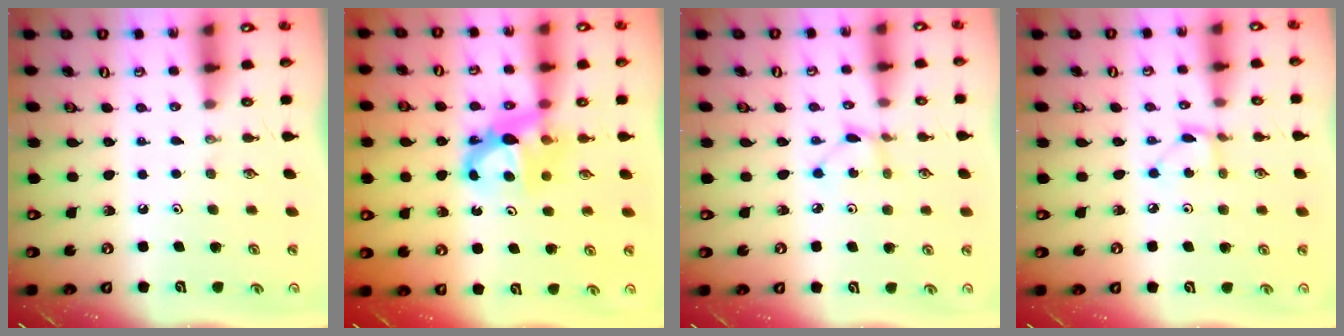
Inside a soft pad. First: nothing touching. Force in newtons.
{"total": 8.2, "press": 8.2, "slide": 0.2}
{"total": 2.1, "press": 2.1, "slide": 0.3}
{"total": 2.4, "press": 2.4, "slide": 0.3}